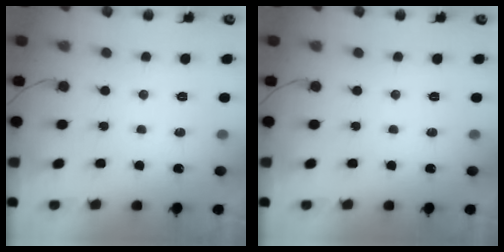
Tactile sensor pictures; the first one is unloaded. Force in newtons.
{"total": 0.0}